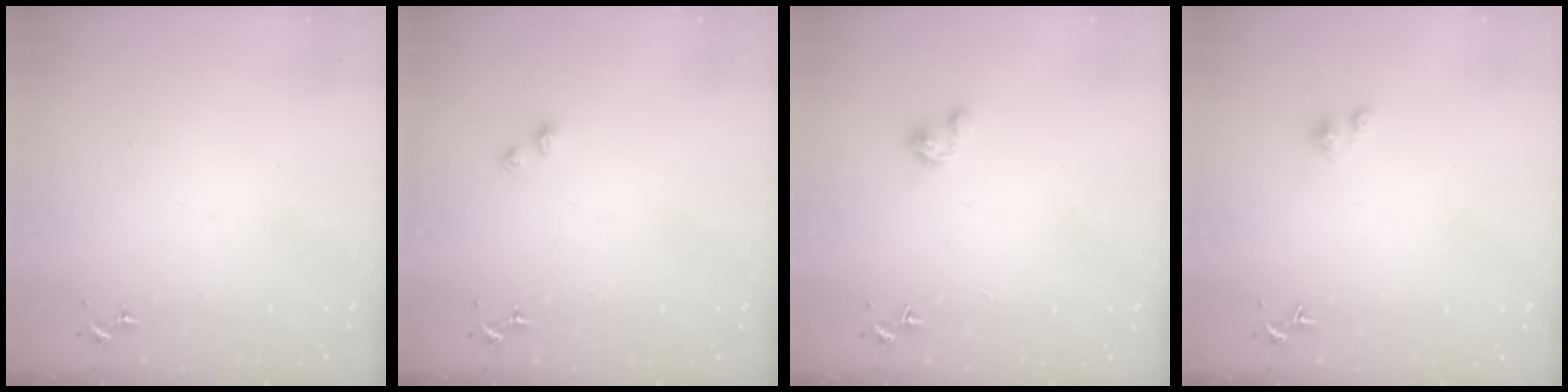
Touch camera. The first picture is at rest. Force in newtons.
{"total": 3.1, "press": 3.0, "slide": 0.7}
{"total": 2.7, "press": 2.7, "slide": 0.3}
{"total": 3.0, "press": 3.0, "slide": 0.3}